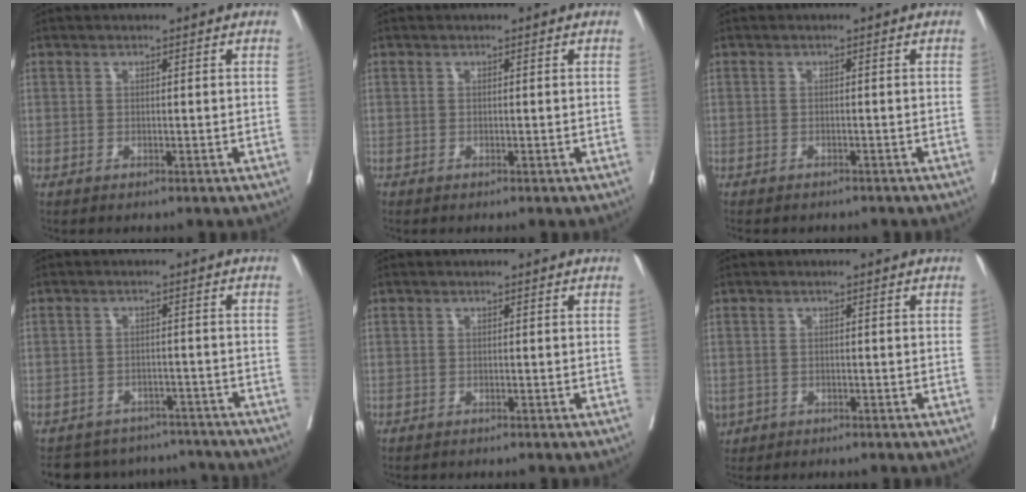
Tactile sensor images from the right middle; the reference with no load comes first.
{"total": 0.0}
{"total": 5.4, "force": [-4.8, 1.7, 1.8], "torque": [-0.021, -0.001, -0.058]}
{"total": 10.0, "force": [-9.3, 3.7, 0.4], "torque": [-0.005, 0.020, -0.114]}
{"total": 0.0}
{"total": 2.0, "force": [-0.8, 1.7, 0.6], "torque": [-0.019, -0.002, -0.010]}